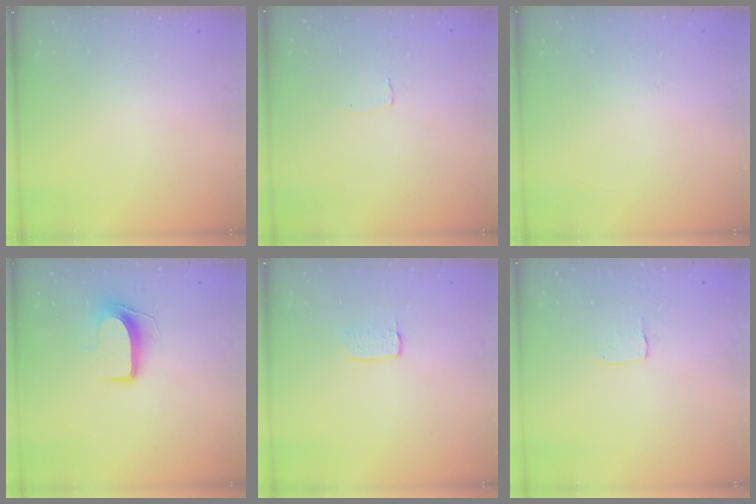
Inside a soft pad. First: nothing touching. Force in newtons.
{"total": 3.0, "press": 3.0, "slide": 0.2}
{"total": 0.0}
{"total": 9.5, "press": 9.5, "slide": 0.3}
{"total": 3.4, "press": 3.4, "slide": 0.1}
{"total": 3.5, "press": 3.5, "slide": 0.1}